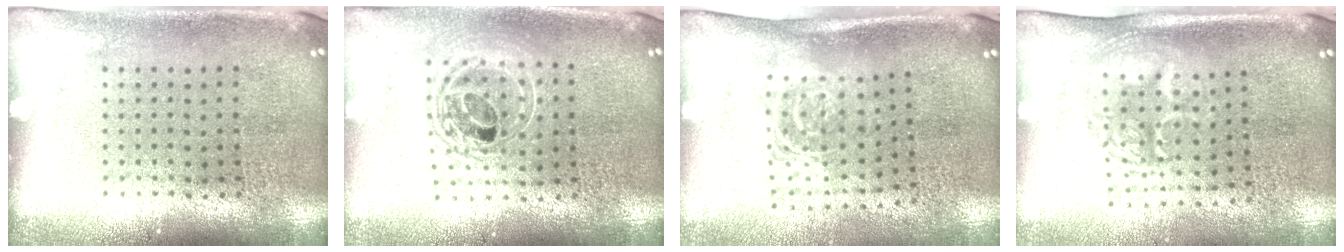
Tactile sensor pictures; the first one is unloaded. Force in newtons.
{"total": 1.7, "press": 1.4, "slide": 0.9}
{"total": 1.5, "press": 1.1, "slide": 1.0}
{"total": 1.7, "press": 1.4, "slide": 1.0}